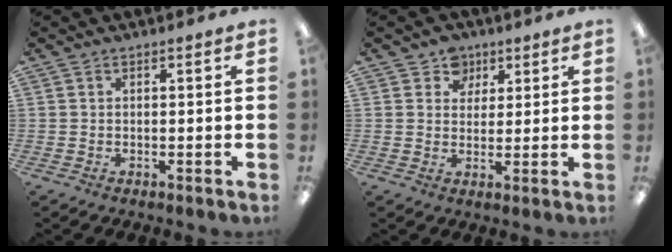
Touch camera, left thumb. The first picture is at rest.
{"total": 5.6, "force": [3.4, 4.4, 0.5], "torque": [-0.009, -0.013, 0.062]}